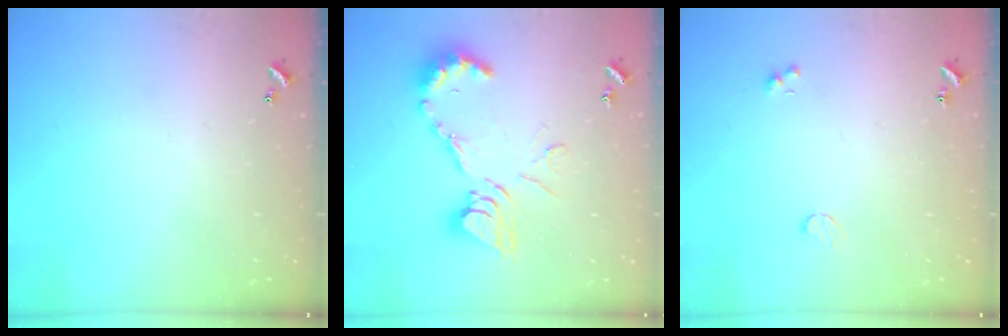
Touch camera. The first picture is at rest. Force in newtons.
{"total": 14.1, "press": 14.1, "slide": 0.7}
{"total": 1.1, "press": 1.0, "slide": 0.6}